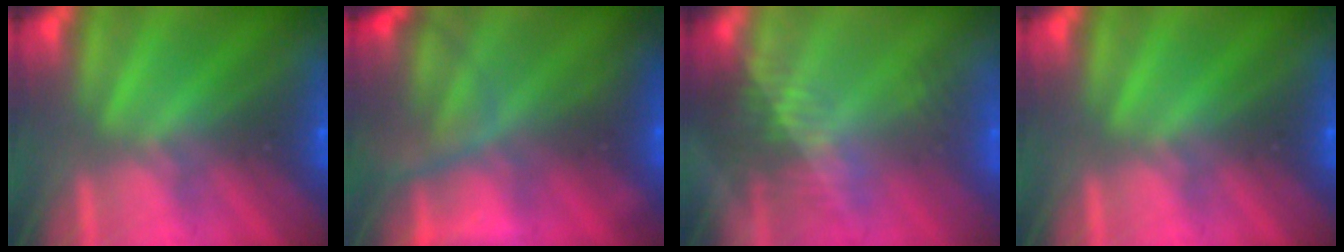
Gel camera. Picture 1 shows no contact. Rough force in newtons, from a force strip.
{"total": 6.6}
{"total": 2.4}
{"total": 0.0}